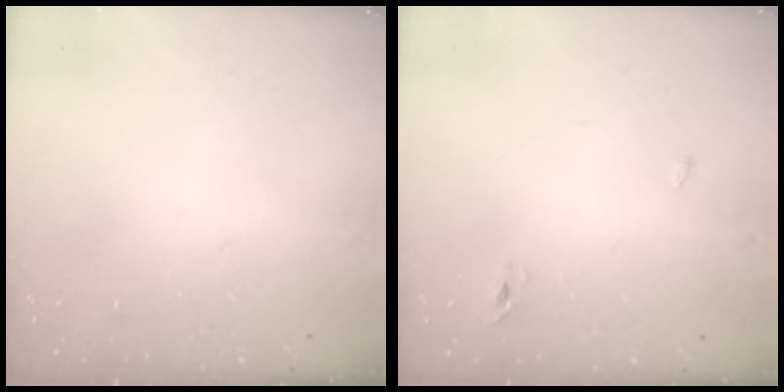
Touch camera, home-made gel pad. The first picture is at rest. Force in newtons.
{"total": 2.4, "press": 2.2, "slide": 1.0}